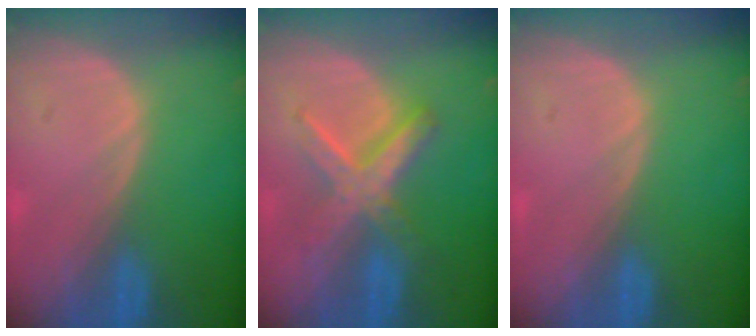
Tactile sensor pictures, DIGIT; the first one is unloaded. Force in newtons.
{"total": 6.6, "press": 6.6, "slide": 0.2}
{"total": 0.0}